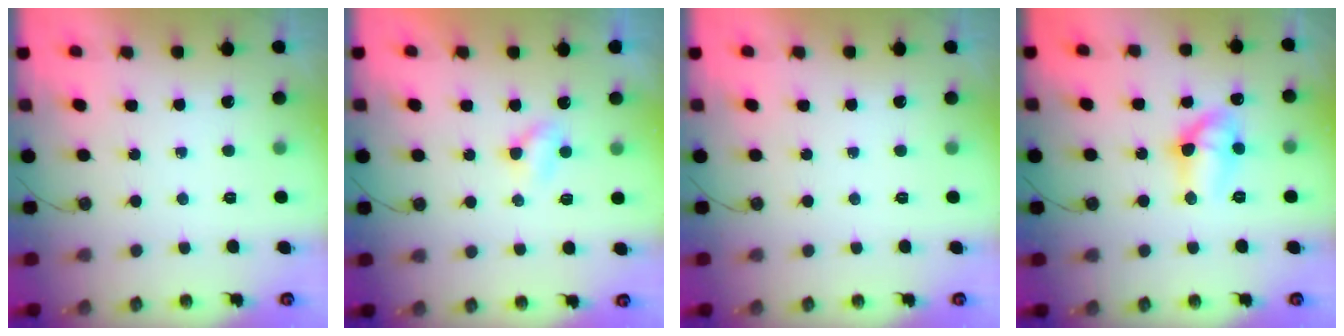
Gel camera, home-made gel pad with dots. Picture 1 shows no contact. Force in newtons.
{"total": 2.7, "press": 2.6, "slide": 0.4}
{"total": 0.0}
{"total": 10.7, "press": 10.7, "slide": 0.7}